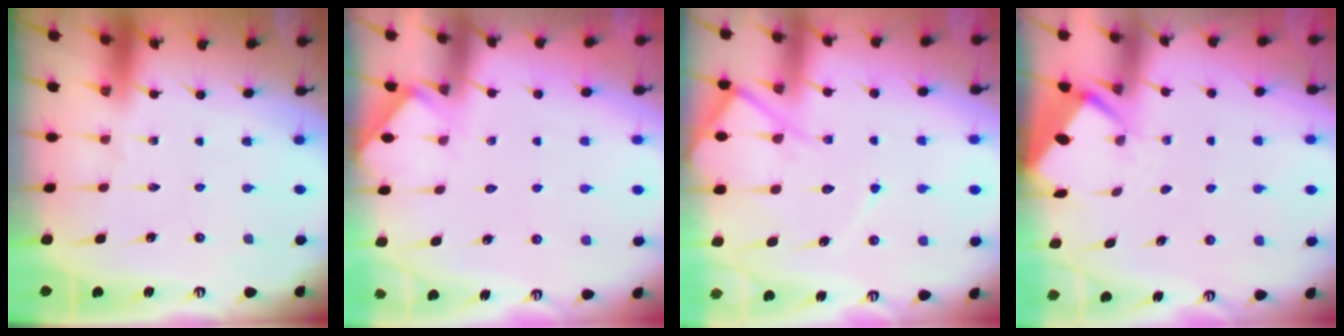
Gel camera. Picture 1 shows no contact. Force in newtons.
{"total": 2.6, "press": 2.6, "slide": 0.4}
{"total": 10.4, "press": 10.3, "slide": 1.0}
{"total": 2.8, "press": 2.8, "slide": 0.2}